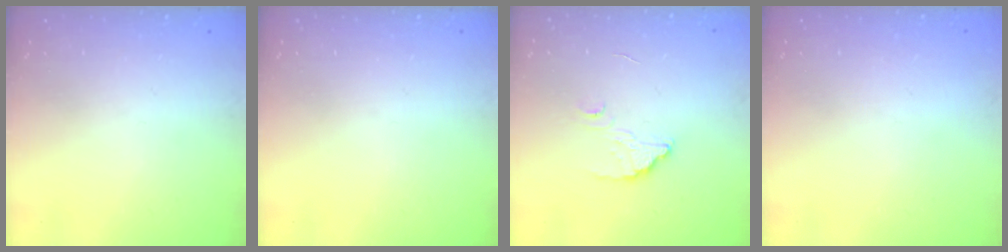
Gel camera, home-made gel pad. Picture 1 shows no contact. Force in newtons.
{"total": 0.0}
{"total": 3.6, "press": 3.6, "slide": 0.2}
{"total": 2.2, "press": 2.2, "slide": 0.1}